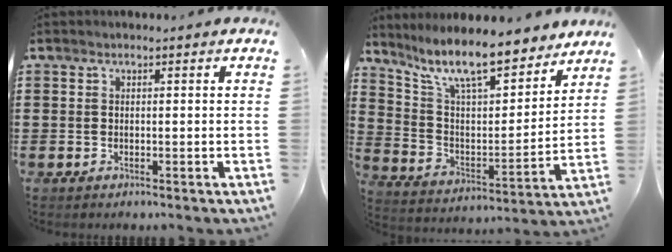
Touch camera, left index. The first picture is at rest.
{"total": 11.6, "force": [9.6, 2.1, 6.1], "torque": [-0.146, -0.054, 0.167]}